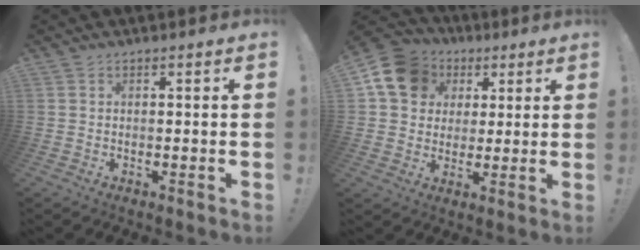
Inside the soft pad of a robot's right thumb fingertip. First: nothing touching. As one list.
[{"total": 14.1, "force": [5.0, 11.8, 6.0], "torque": [-0.092, -0.013, 0.103]}]